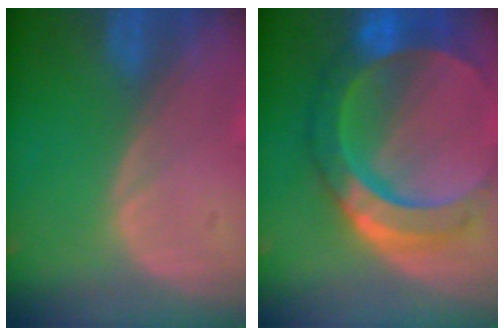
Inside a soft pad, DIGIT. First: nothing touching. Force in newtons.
{"total": 11.0, "press": 10.9, "slide": 1.1}